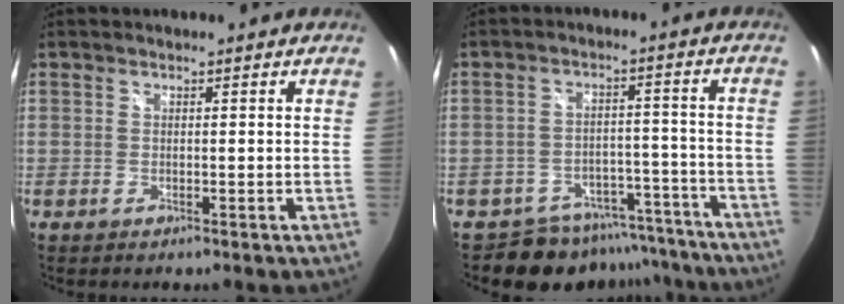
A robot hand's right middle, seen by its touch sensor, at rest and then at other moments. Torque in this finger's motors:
{"motor_torque": [-0.53, -0.70, -0.04, -0.03]}